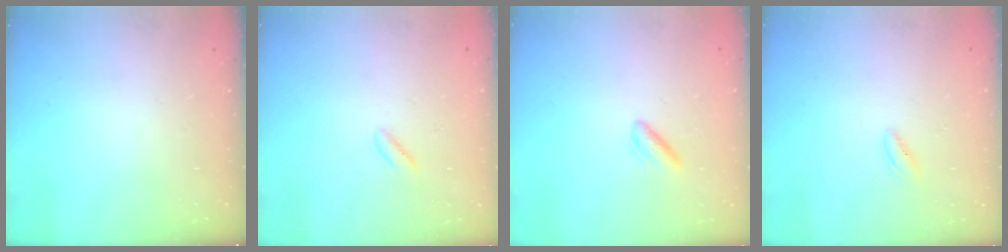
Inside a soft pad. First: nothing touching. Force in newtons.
{"total": 0.7, "press": 0.3, "slide": 0.6}
{"total": 2.9, "press": 2.5, "slide": 1.3}
{"total": 1.0, "press": 0.9, "slide": 0.5}